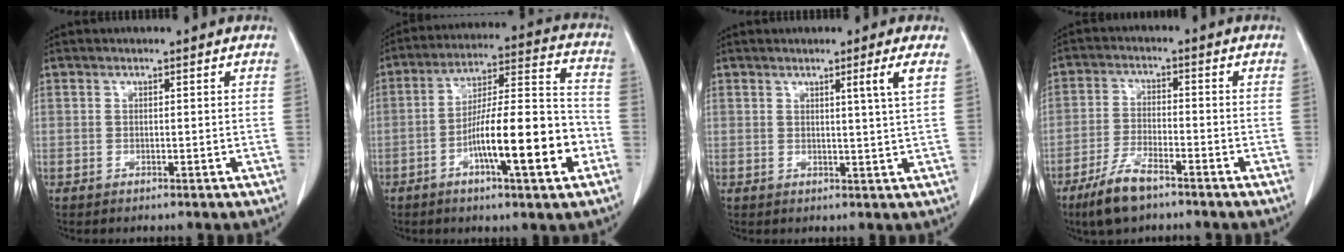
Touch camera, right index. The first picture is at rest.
{"total": 15.7, "force": [-5.6, 1.8, 14.6], "torque": [-0.243, 0.008, -0.089]}
{"total": 3.3, "force": [1.4, -1.2, 2.7], "torque": [-0.043, -0.012, 0.024]}
{"total": 7.2, "force": [-5.3, 1.9, 4.6], "torque": [-0.099, -0.010, -0.098]}